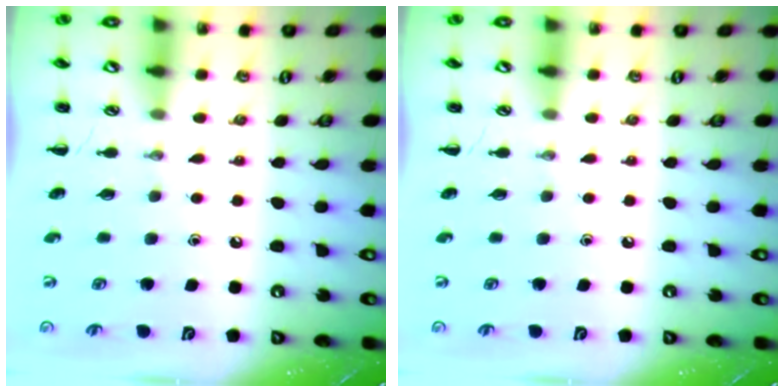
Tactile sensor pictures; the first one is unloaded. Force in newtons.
{"total": 0.0}